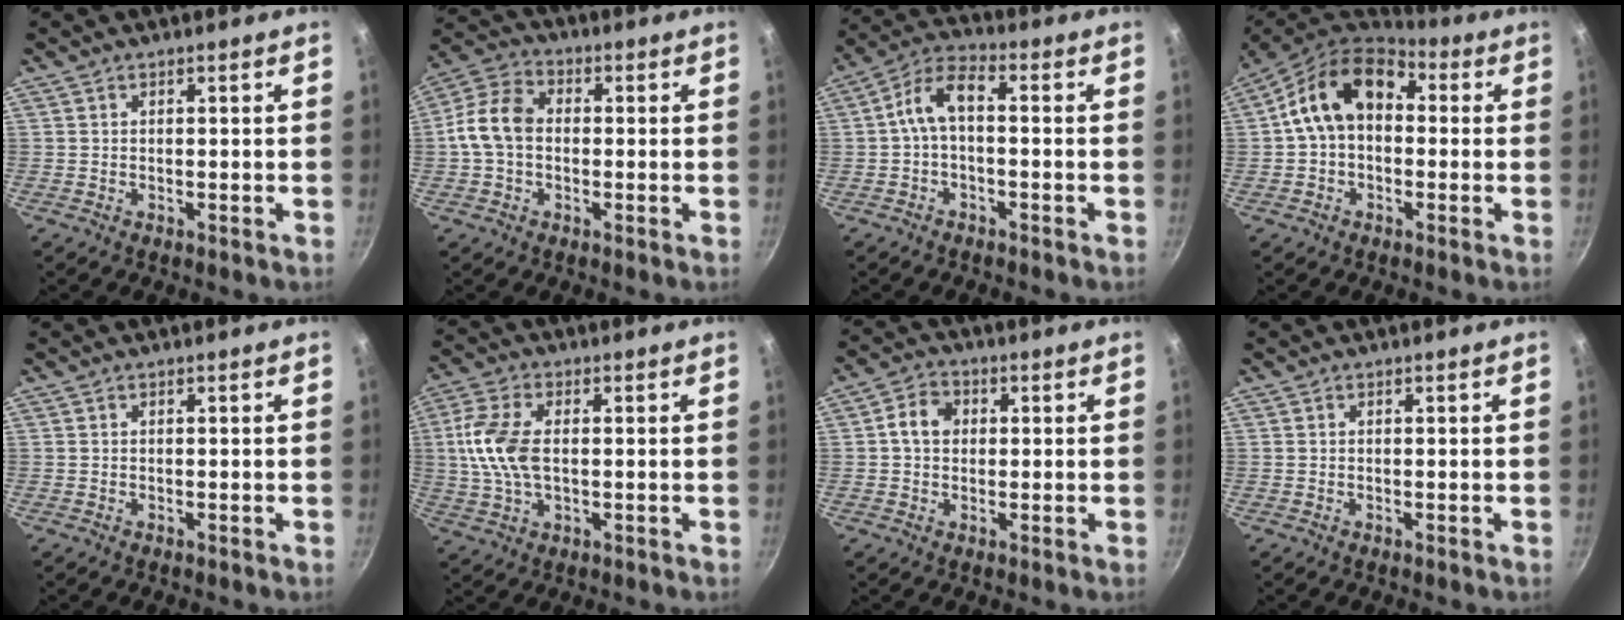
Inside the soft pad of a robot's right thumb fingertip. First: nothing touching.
{"total": 9.7, "force": [-0.4, 7.1, 6.5], "torque": [-0.108, 0.028, -0.025]}
{"total": 6.7, "force": [-0.9, 3.3, 5.8], "torque": [-0.116, 0.034, -0.026]}
{"total": 13.4, "force": [1.4, 9.6, 9.3], "torque": [-0.127, 0.033, 0.005]}
{"total": 0.0}
{"total": 10.7, "force": [0.6, 6.1, 8.8], "torque": [-0.181, 0.010, 0.006]}
{"total": 5.6, "force": [0.8, 4.5, 3.2], "torque": [-0.040, 0.011, 0.002]}
{"total": 0.0}